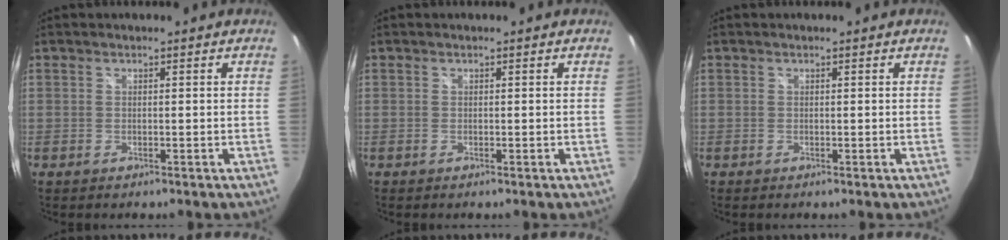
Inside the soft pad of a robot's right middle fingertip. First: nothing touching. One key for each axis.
{"total": 0.0}
{"total": 0.0}